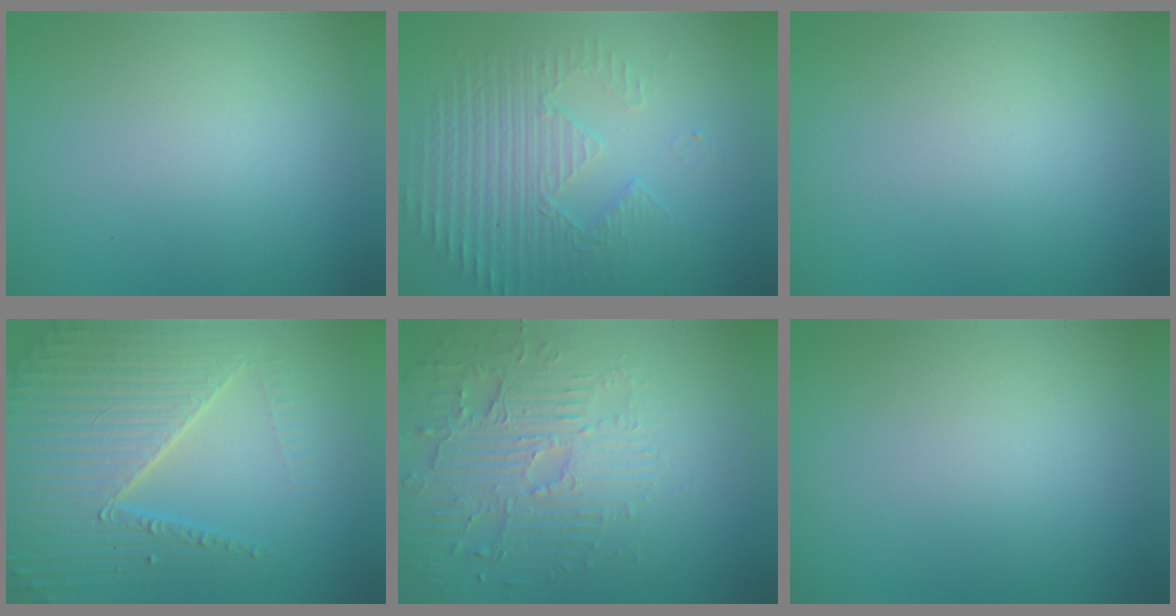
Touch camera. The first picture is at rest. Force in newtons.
{"total": 5.5, "press": 3.6, "slide": 4.1}
{"total": 0.0}
{"total": 7.0, "press": 6.8, "slide": 1.5}
{"total": 4.6, "press": 4.1, "slide": 1.9}
{"total": 0.0}